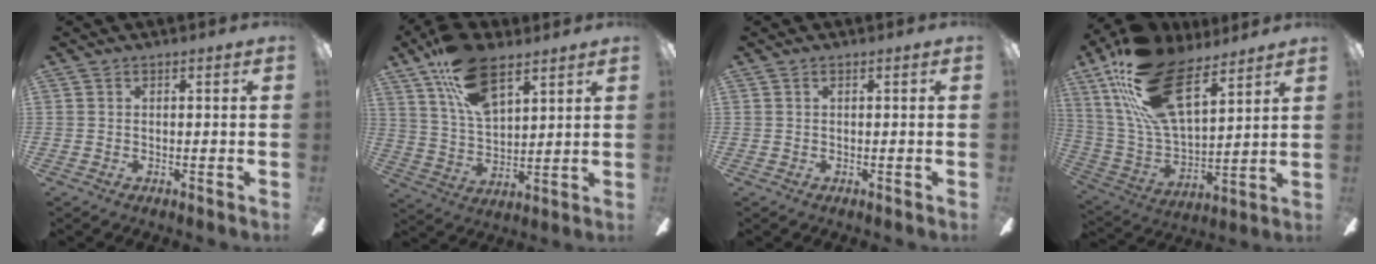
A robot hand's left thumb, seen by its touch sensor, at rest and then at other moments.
{"total": 15.6, "force": [9.6, 7.5, 9.7], "torque": [-0.172, -0.030, 0.174]}
{"total": 0.0}
{"total": 24.0, "force": [14.8, 10.7, 15.6], "torque": [-0.308, -0.066, 0.268]}